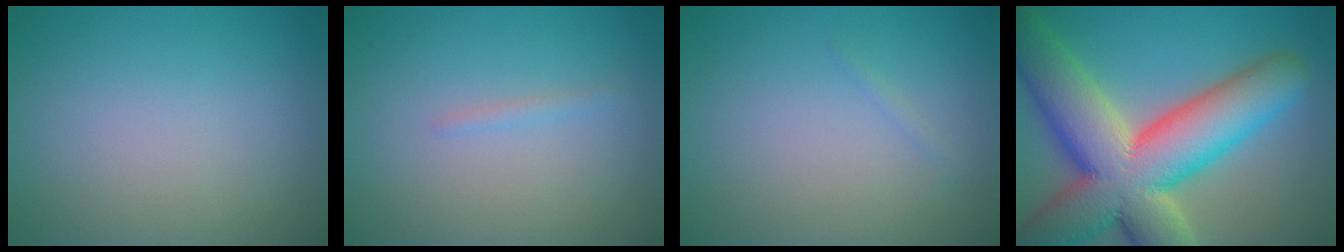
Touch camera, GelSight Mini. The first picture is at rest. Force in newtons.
{"total": 0.7, "press": 0.7, "slide": 0.1}
{"total": 0.5, "press": 0.5, "slide": 0.0}
{"total": 15.8, "press": 15.7, "slide": 0.9}